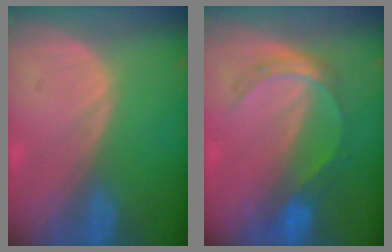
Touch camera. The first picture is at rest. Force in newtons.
{"total": 5.6, "press": 5.0, "slide": 2.5}